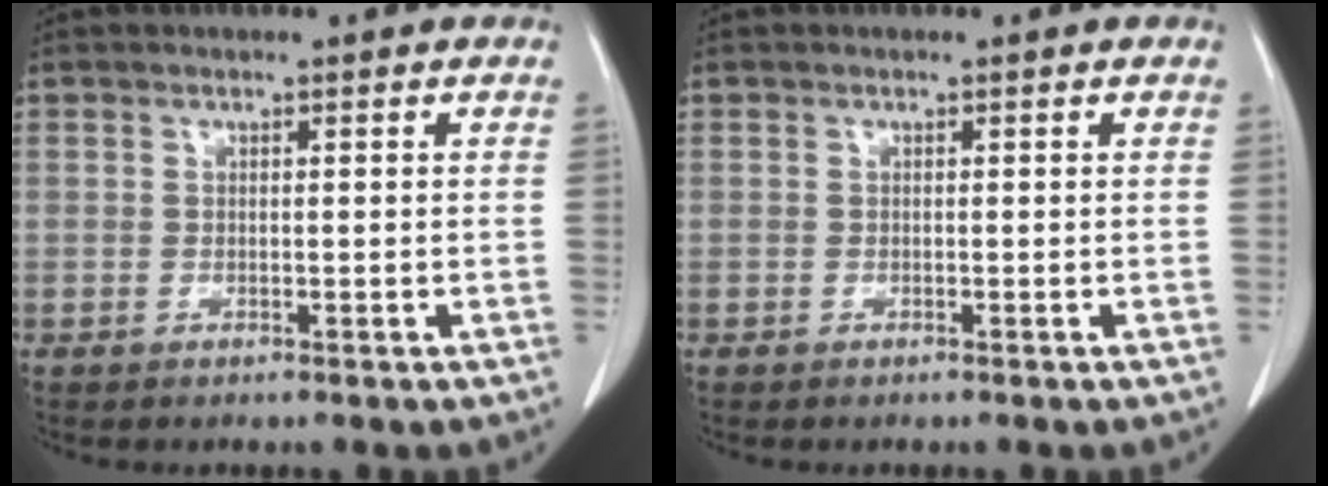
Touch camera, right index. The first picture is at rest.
{"total": 0.0}